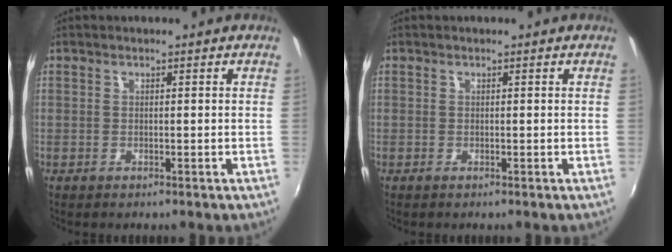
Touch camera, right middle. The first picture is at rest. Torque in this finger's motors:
{"motor_torque": [0.00, 0.00, 0.00, 0.00]}